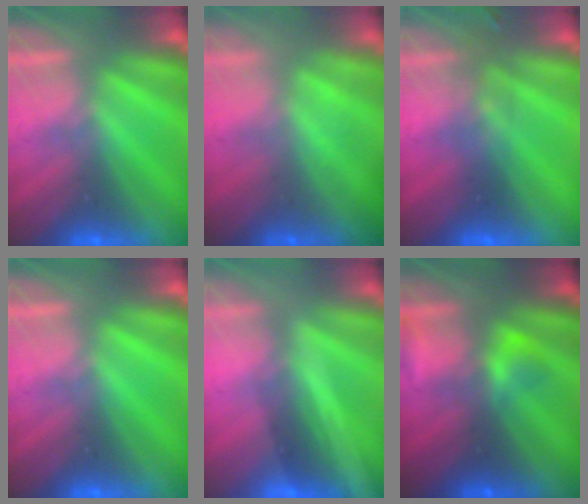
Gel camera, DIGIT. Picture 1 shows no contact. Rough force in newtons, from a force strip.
{"total": 1.1}
{"total": 2.9}
{"total": 0.0}
{"total": 2.1}
{"total": 2.3}